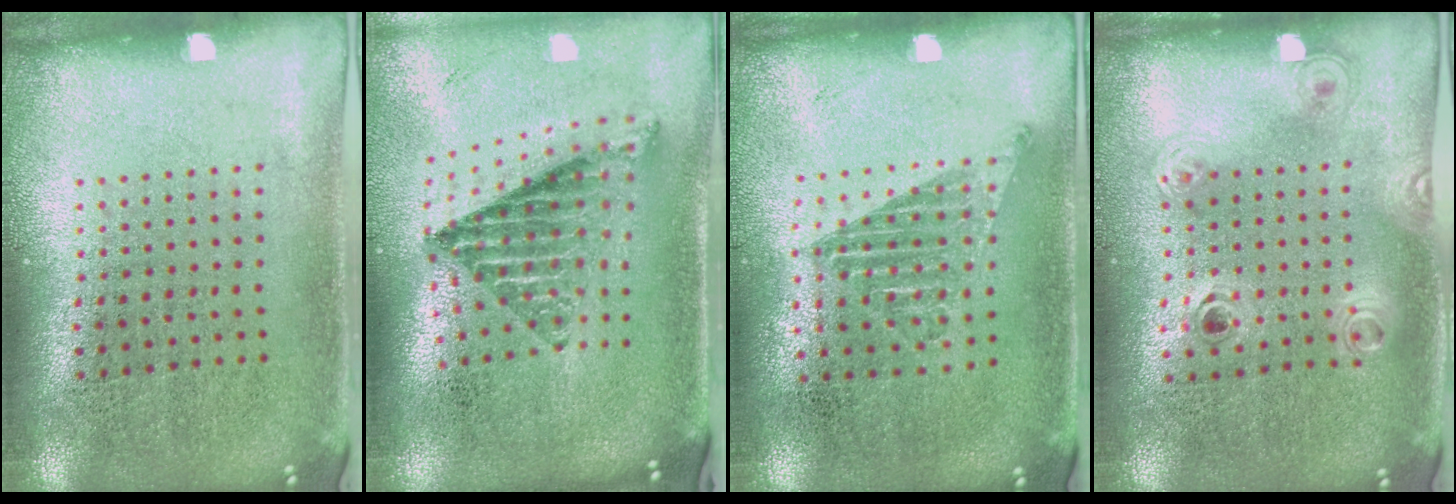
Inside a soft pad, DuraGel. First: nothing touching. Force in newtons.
{"total": 1.3, "press": 1.1, "slide": 0.7}
{"total": 1.3, "press": 1.0, "slide": 0.8}
{"total": 1.2, "press": 1.0, "slide": 0.7}